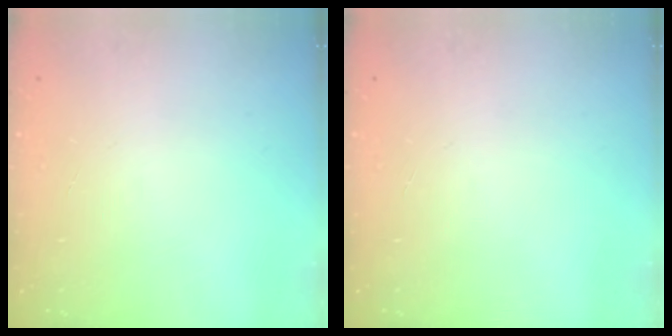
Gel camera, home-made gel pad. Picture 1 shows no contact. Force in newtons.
{"total": 0.0}